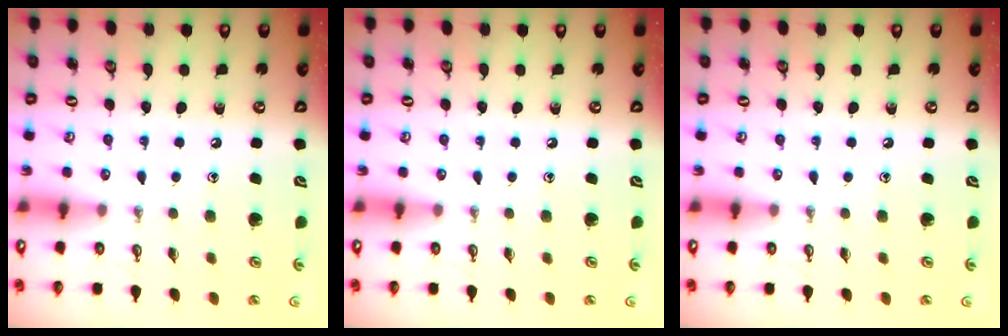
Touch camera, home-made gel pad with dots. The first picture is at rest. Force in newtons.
{"total": 0.0}
{"total": 0.0}